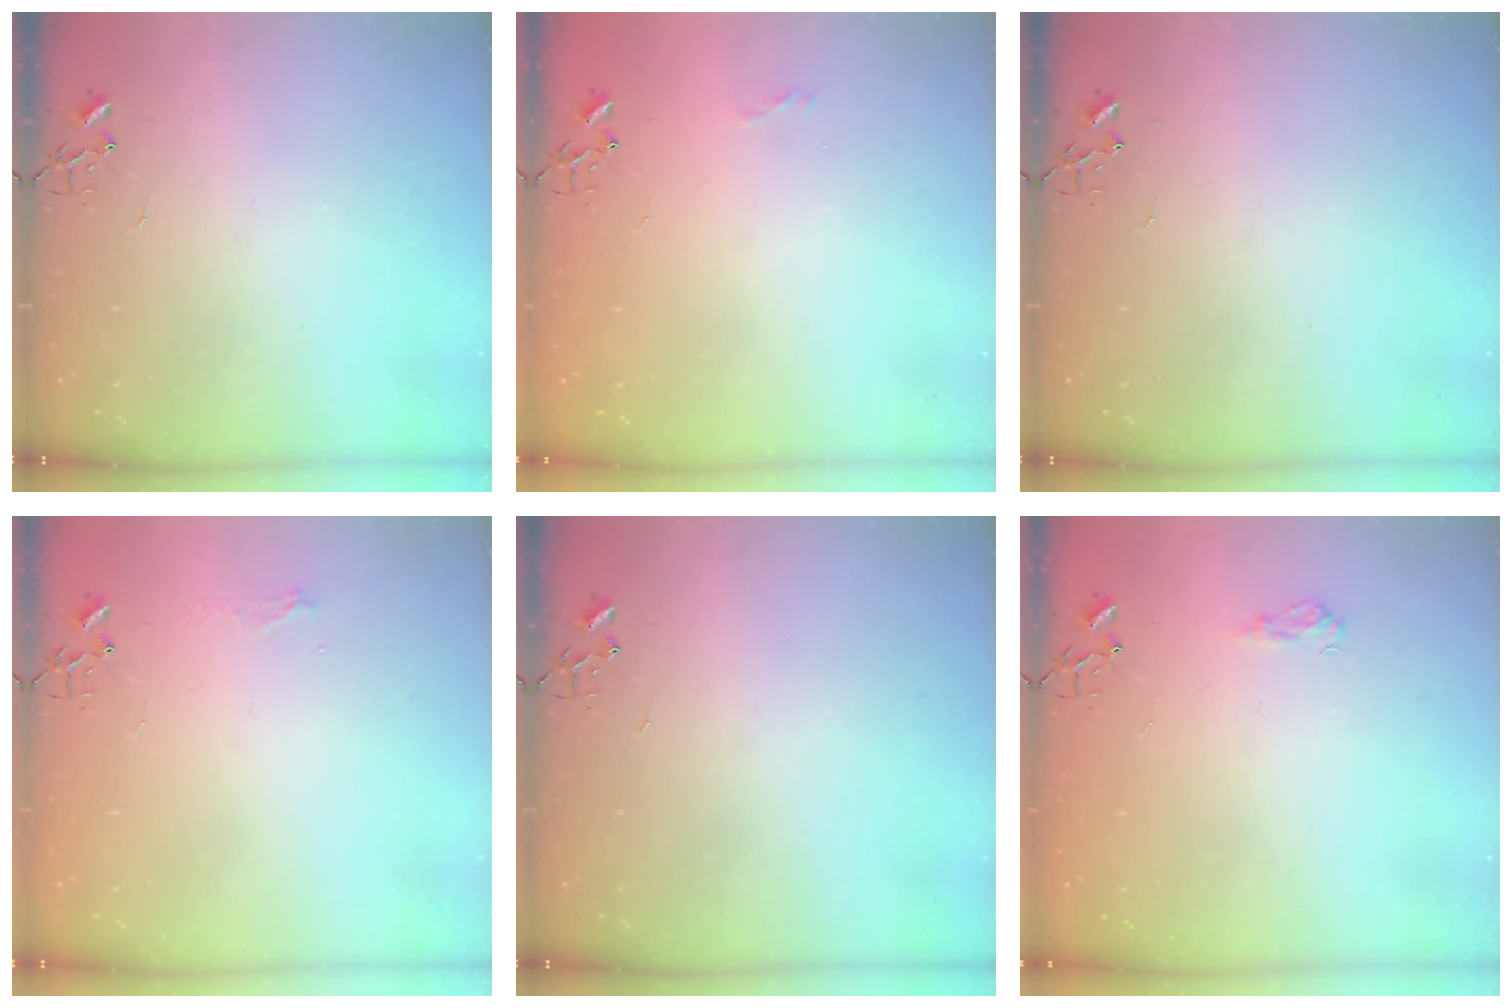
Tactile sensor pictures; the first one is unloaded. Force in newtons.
{"total": 6.0, "press": 5.9, "slide": 0.7}
{"total": 0.0}
{"total": 4.7, "press": 4.7, "slide": 0.6}
{"total": 0.0}
{"total": 7.5, "press": 7.4, "slide": 0.9}